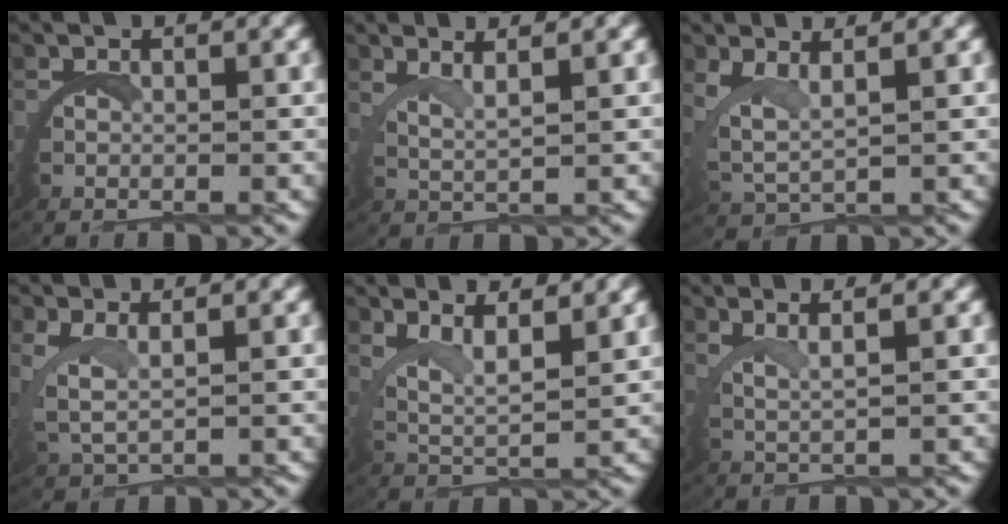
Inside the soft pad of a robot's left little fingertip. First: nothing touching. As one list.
[{"total": 2.8, "force": [2.2, -0.4, 1.7], "torque": [-0.043, -0.001, 0.044]}, {"total": 3.7, "force": [2.0, 1.7, 2.5], "torque": [-0.080, -0.006, 0.043]}, {"total": 2.9, "force": [1.4, 1.3, 2.2], "torque": [-0.071, -0.008, 0.037]}, {"total": 4.3, "force": [2.9, 1.3, 2.9], "torque": [-0.065, -0.008, 0.048]}, {"total": 2.7, "force": [1.9, -0.6, 1.8], "torque": [-0.042, 0.003, 0.038]}]